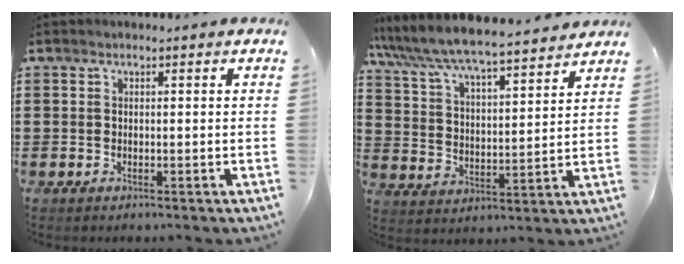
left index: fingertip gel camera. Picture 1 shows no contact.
{"total": 6.2, "force": [5.9, 0.0, 2.0], "torque": [-0.066, -0.043, 0.095]}